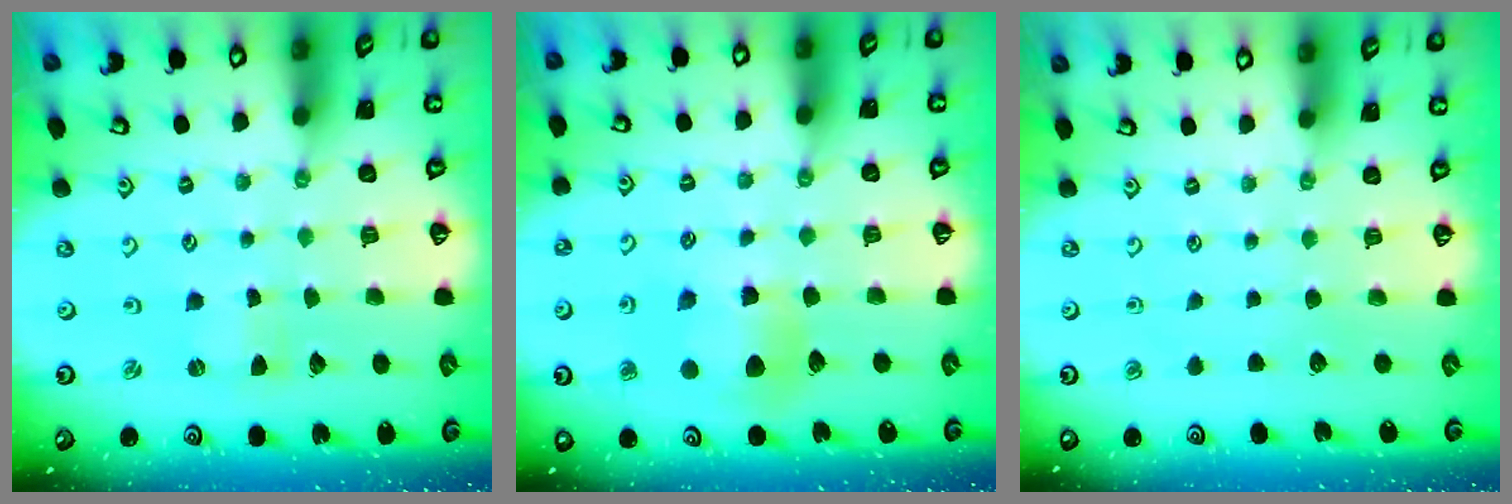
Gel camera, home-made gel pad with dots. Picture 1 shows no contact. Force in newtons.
{"total": 8.1, "press": 8.1, "slide": 0.6}
{"total": 0.0}